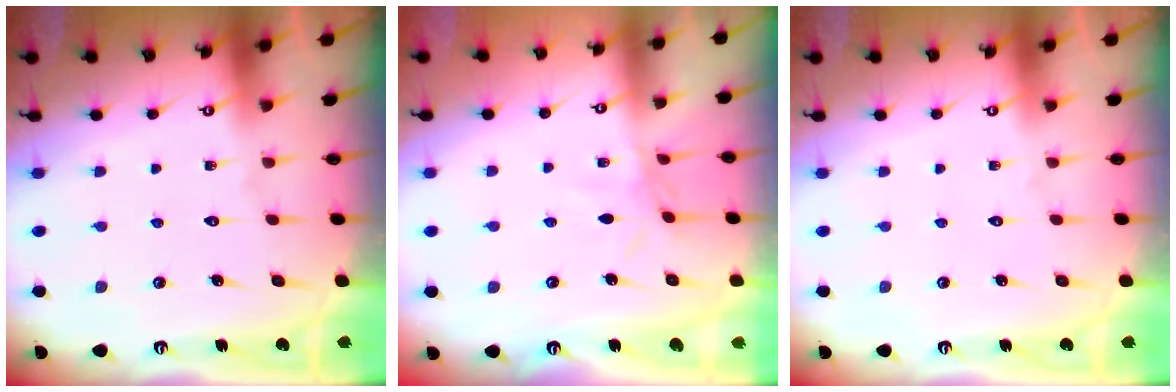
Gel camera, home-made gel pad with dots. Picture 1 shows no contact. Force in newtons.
{"total": 3.5, "press": 3.5, "slide": 0.3}
{"total": 0.0}